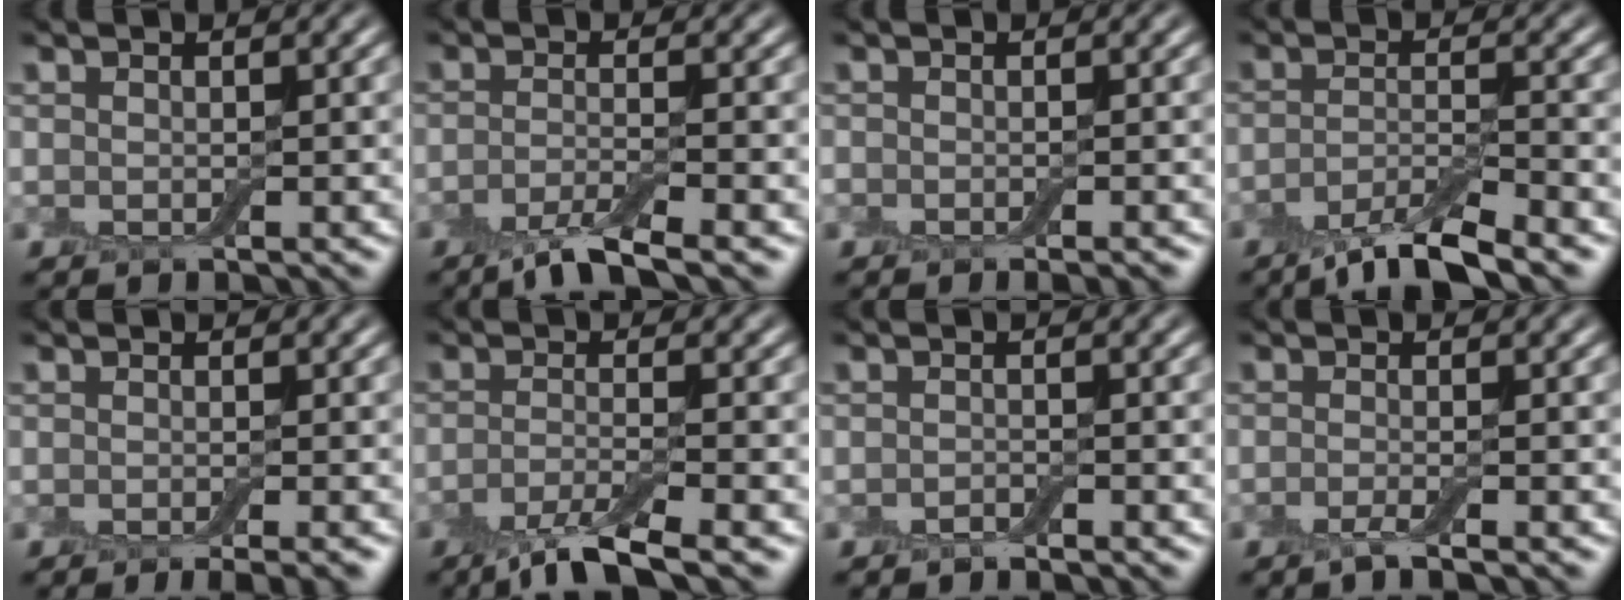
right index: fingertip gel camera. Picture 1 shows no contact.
{"total": 3.7, "force": [-2.3, 0.6, 2.8], "torque": [-0.050, -0.006, -0.056]}
{"total": 1.5, "force": [-1.1, 0.4, 0.9], "torque": [-0.007, -0.004, -0.012]}
{"total": 5.3, "force": [-3.8, 1.1, 3.5], "torque": [-0.057, -0.005, -0.076]}
{"total": 2.9, "force": [-1.6, 0.7, 2.4], "torque": [-0.017, -0.002, -0.020]}
{"total": 4.5, "force": [-2.8, 0.8, 3.4], "torque": [-0.060, -0.009, -0.062]}
{"total": 0.7, "force": [-0.6, 0.1, 0.4], "torque": [-0.007, 0.001, -0.011]}
{"total": 1.8, "force": [-1.0, 0.3, 1.5], "torque": [-0.017, -0.004, -0.027]}